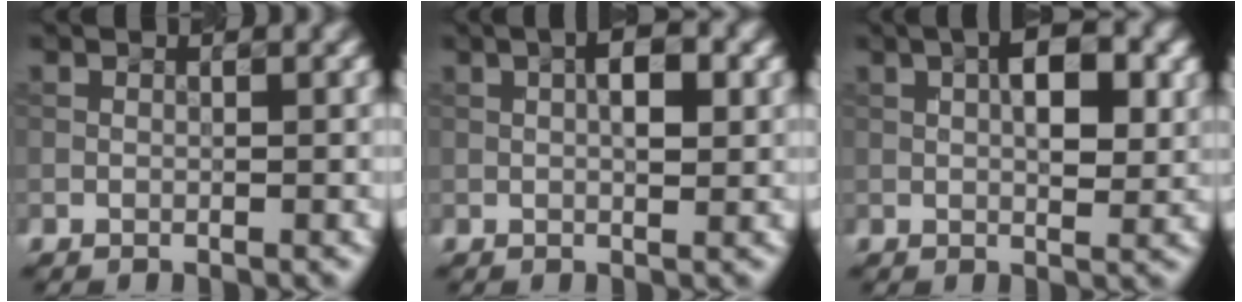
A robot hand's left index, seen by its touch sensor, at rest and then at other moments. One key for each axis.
{"total": 3.2, "fx": 0.7, "fy": 1.2, "fz": 2.9, "tx": -0.045, "ty": 0.006, "tz": 0.008}
{"total": 4.9, "fx": 1.1, "fy": 2.1, "fz": 4.3, "tx": -0.065, "ty": 0.005, "tz": 0.016}